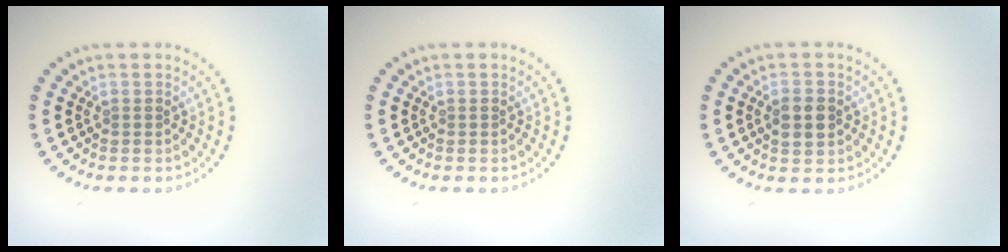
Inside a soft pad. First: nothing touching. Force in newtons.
{"total": 0.0}
{"total": 2.9, "press": 2.9, "slide": 0.1}